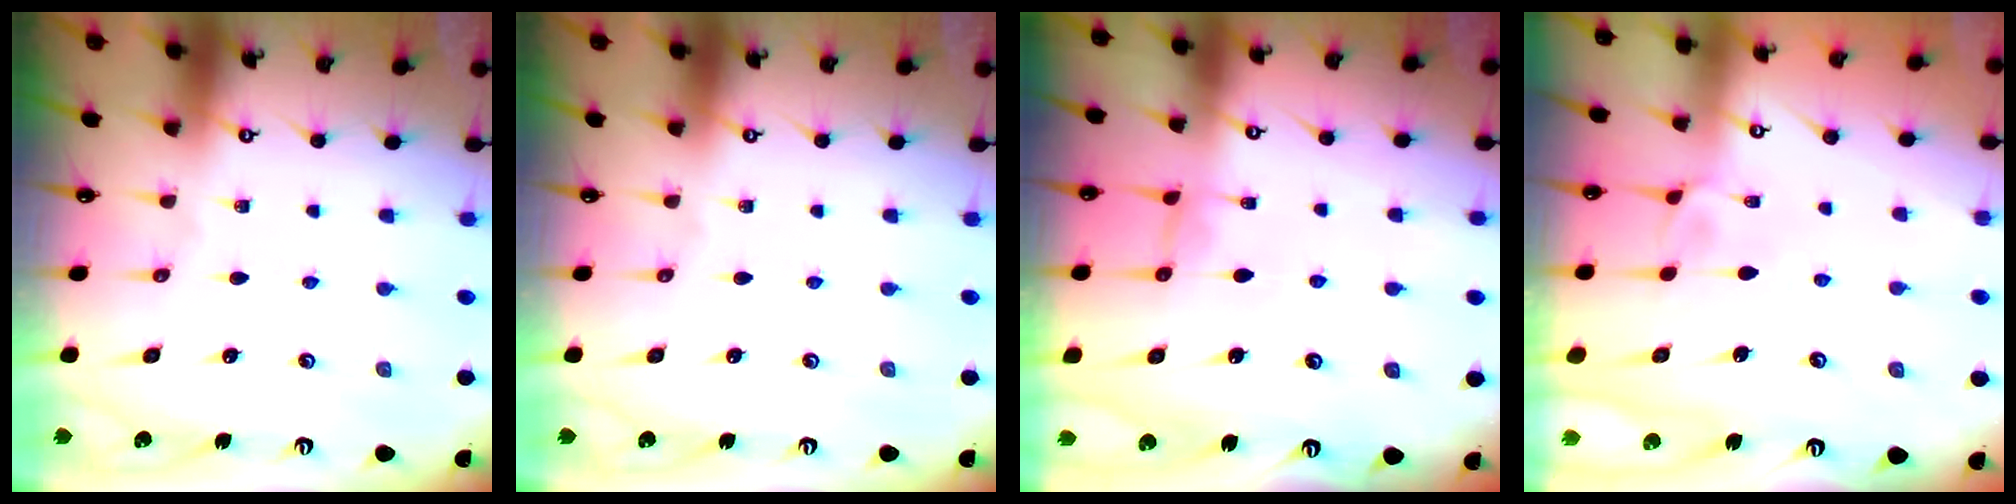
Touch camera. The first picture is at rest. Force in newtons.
{"total": 0.0}
{"total": 0.7, "press": 0.3, "slide": 0.6}
{"total": 2.7, "press": 2.6, "slide": 0.7}